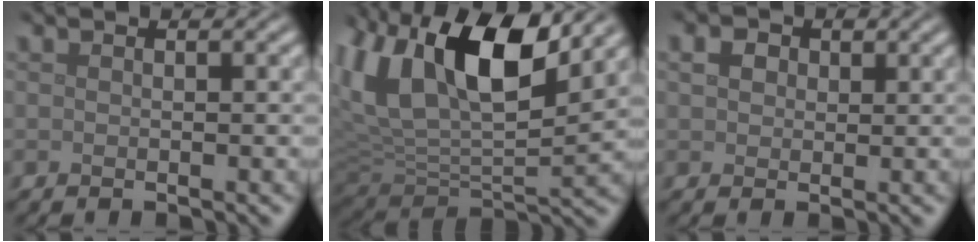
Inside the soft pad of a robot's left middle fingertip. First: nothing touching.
{"total": 12.8, "force": [5.5, 5.8, 10.0], "torque": [-0.192, 0.015, 0.096]}
{"total": 1.8, "force": [0.5, 1.6, 0.8], "torque": [-0.021, 0.003, 0.006]}